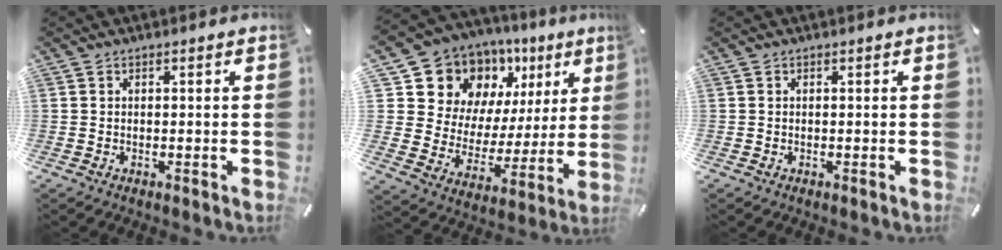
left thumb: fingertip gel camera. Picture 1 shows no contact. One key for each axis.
{"total": 14.9, "fx": 9.8, "fy": 10.5, "fz": 3.8, "tx": -0.073, "ty": -0.086, "tz": 0.183}
{"total": 0.0}